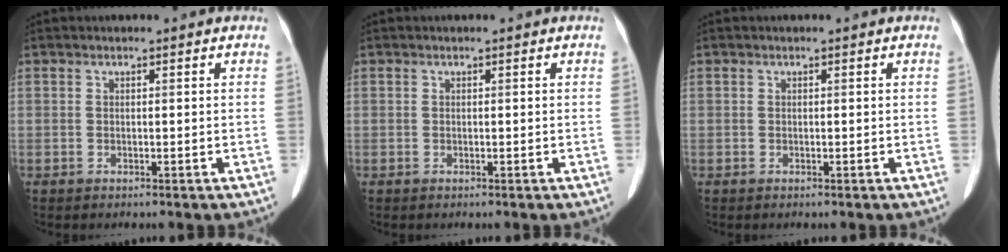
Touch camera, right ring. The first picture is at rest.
{"total": 0.0}
{"total": 0.0}